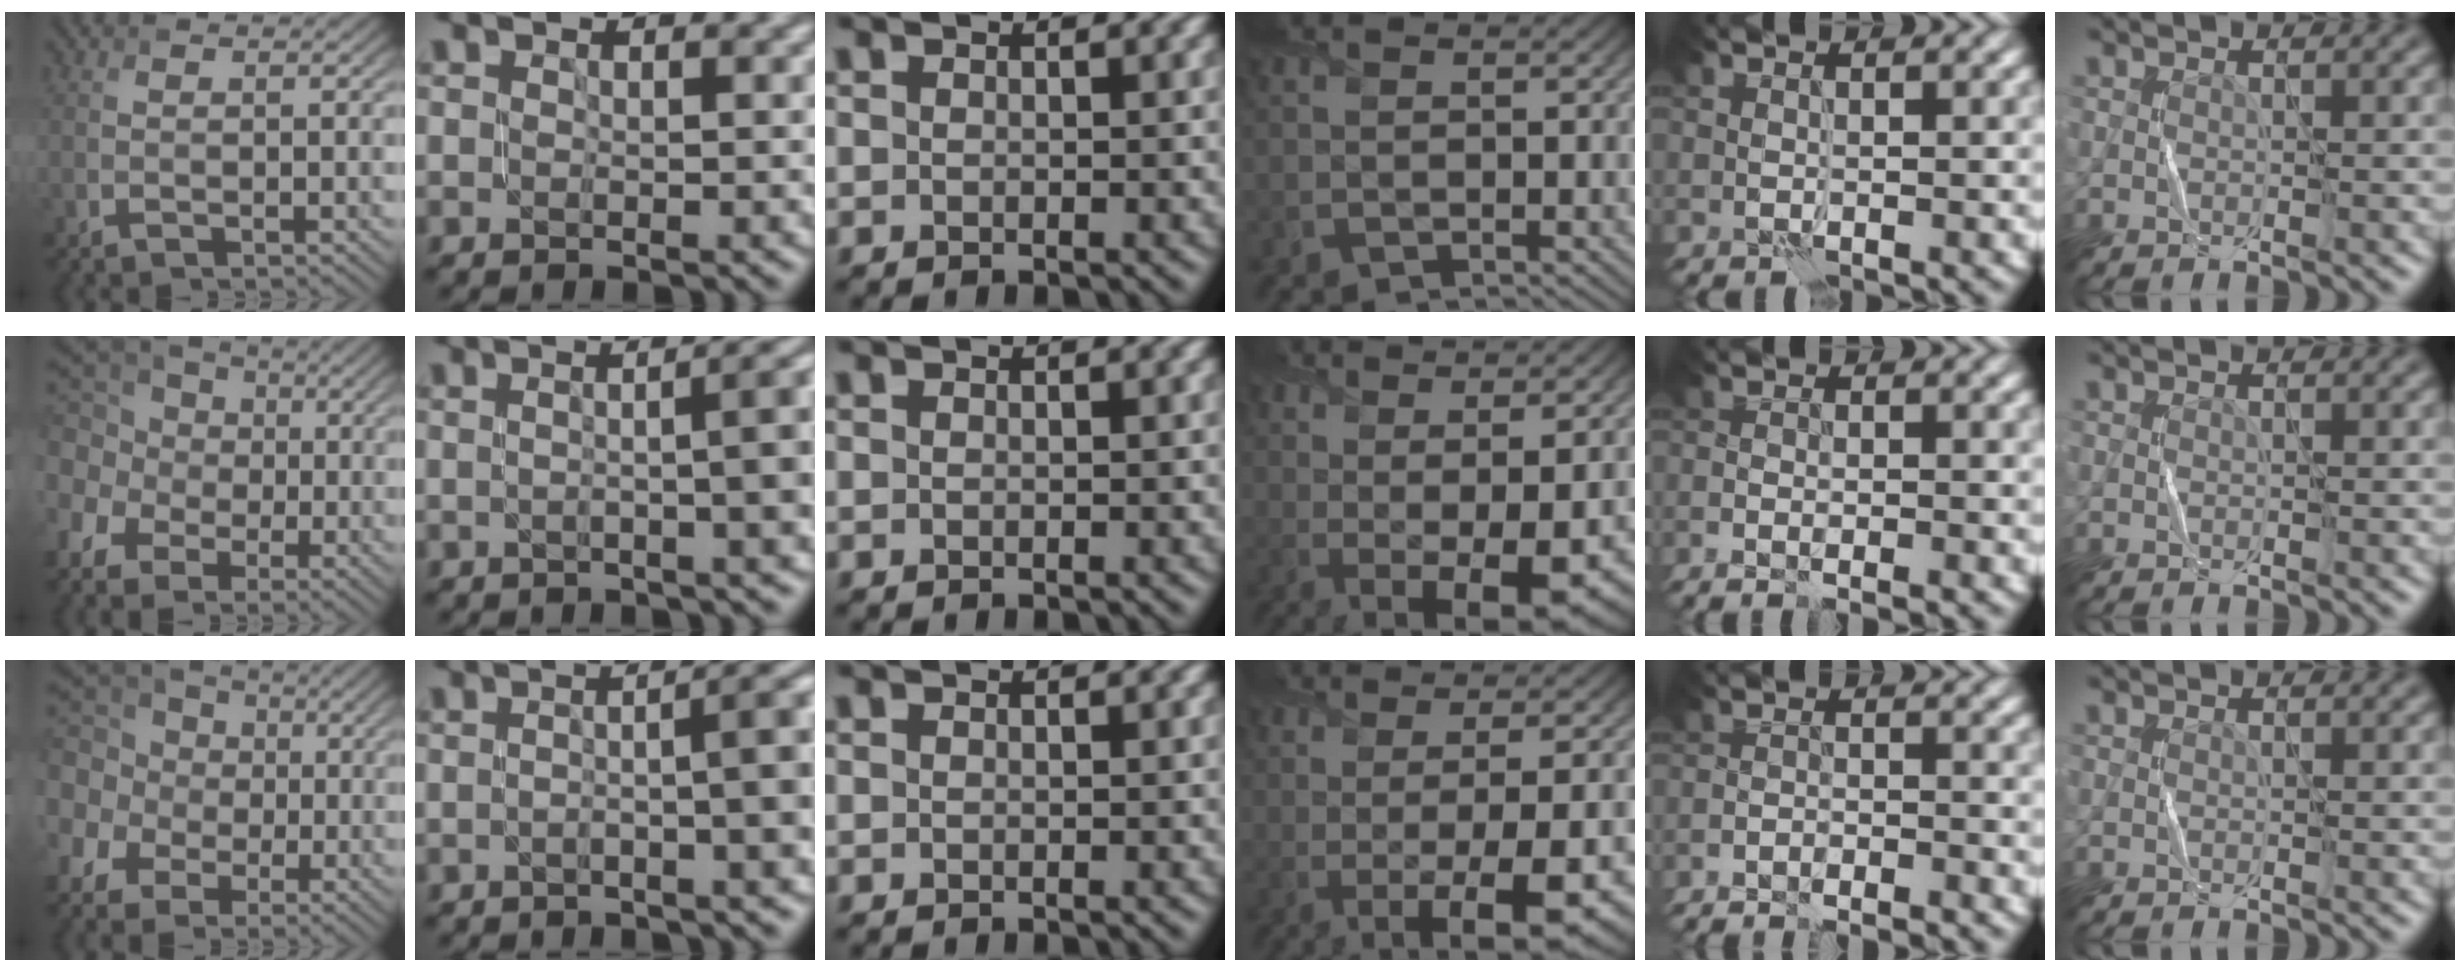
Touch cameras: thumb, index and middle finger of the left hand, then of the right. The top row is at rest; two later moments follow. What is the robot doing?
{"motion": "fold", "object": "shorts"}